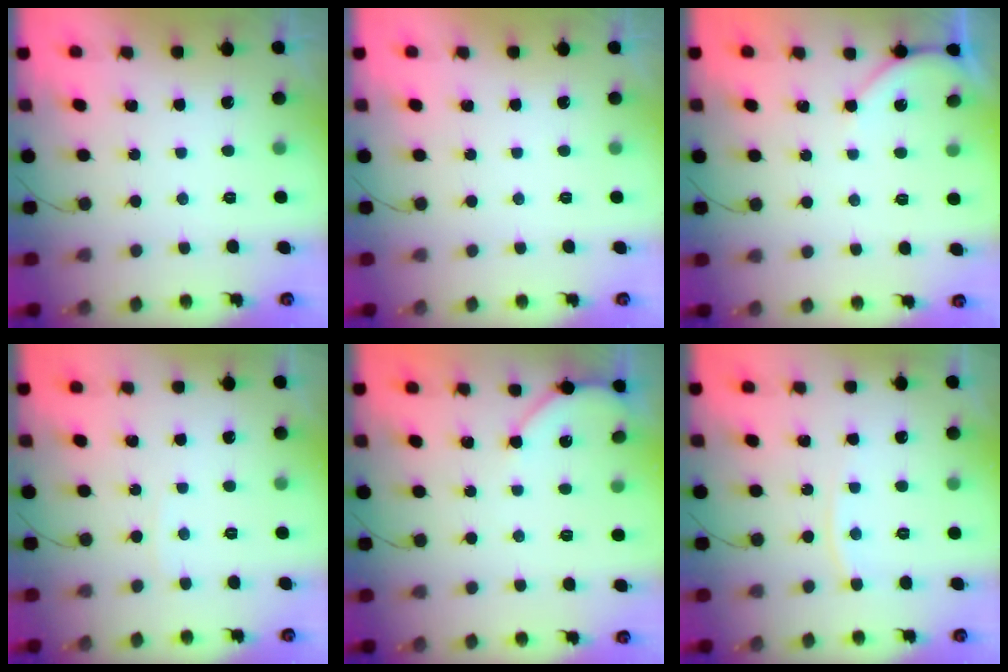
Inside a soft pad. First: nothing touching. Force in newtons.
{"total": 0.0}
{"total": 4.6, "press": 4.6, "slide": 0.7}
{"total": 2.2, "press": 2.2, "slide": 0.2}
{"total": 5.0, "press": 4.9, "slide": 0.7}
{"total": 5.7, "press": 5.6, "slide": 0.6}